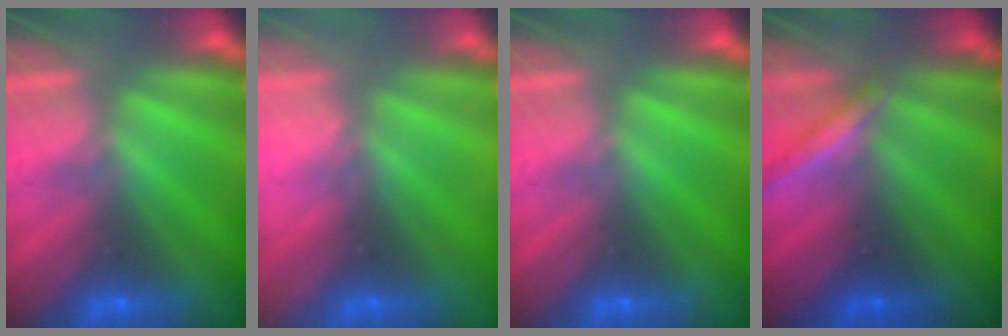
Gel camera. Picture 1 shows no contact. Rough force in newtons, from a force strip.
{"total": 2.3}
{"total": 0.0}
{"total": 1.9}